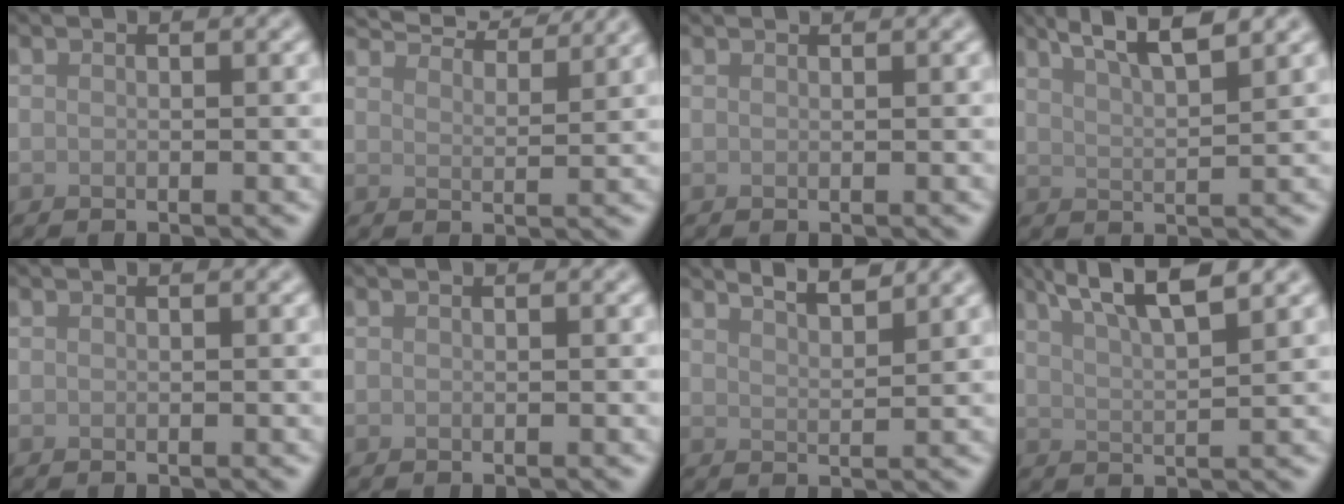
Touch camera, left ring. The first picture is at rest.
{"total": 6.8, "force": [6.3, 1.1, 2.3], "torque": [-0.041, 0.017, 0.080]}
{"total": 1.0, "force": [1.0, 0.0, 0.2], "torque": [-0.008, -0.002, 0.010]}
{"total": 5.2, "force": [3.7, 1.0, 3.5], "torque": [-0.047, 0.023, 0.045]}
{"total": 0.0}
{"total": 0.0}
{"total": 3.9, "force": [3.4, 0.9, 1.9], "torque": [-0.006, 0.014, 0.032]}
{"total": 5.6, "force": [3.6, 1.1, 4.1], "torque": [-0.062, 0.023, 0.052]}